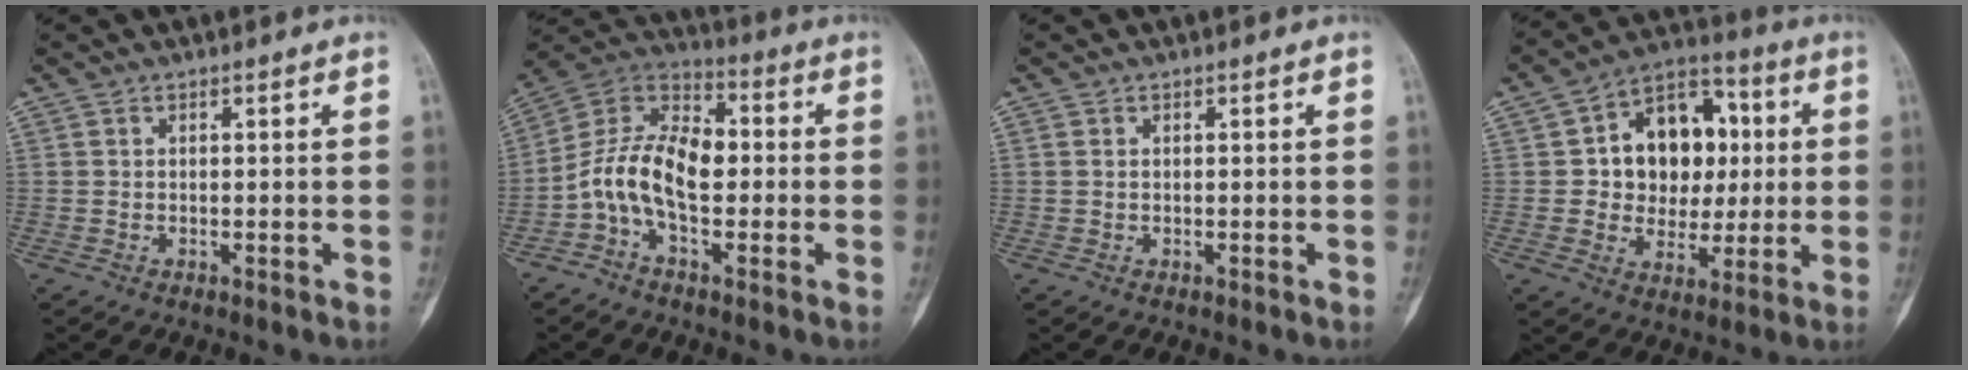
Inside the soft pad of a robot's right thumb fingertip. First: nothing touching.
{"total": 13.6, "force": [-2.0, 8.0, 10.8], "torque": [-0.185, 0.042, -0.047]}
{"total": 0.6, "force": [0.1, 0.4, 0.3], "torque": [-0.004, 0.000, 0.001]}
{"total": 16.4, "force": [2.2, 12.5, 10.3], "torque": [-0.090, 0.020, 0.035]}